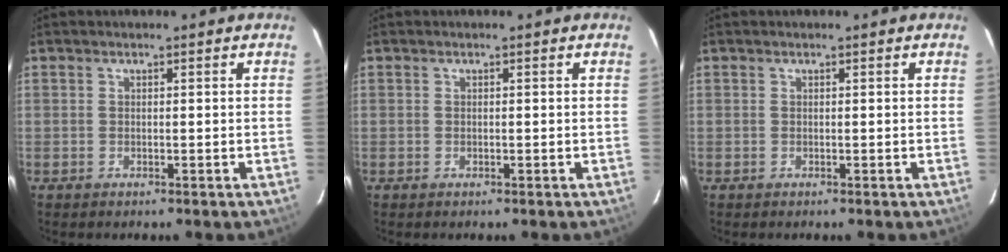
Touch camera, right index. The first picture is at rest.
{"total": 0.0}
{"total": 0.0}